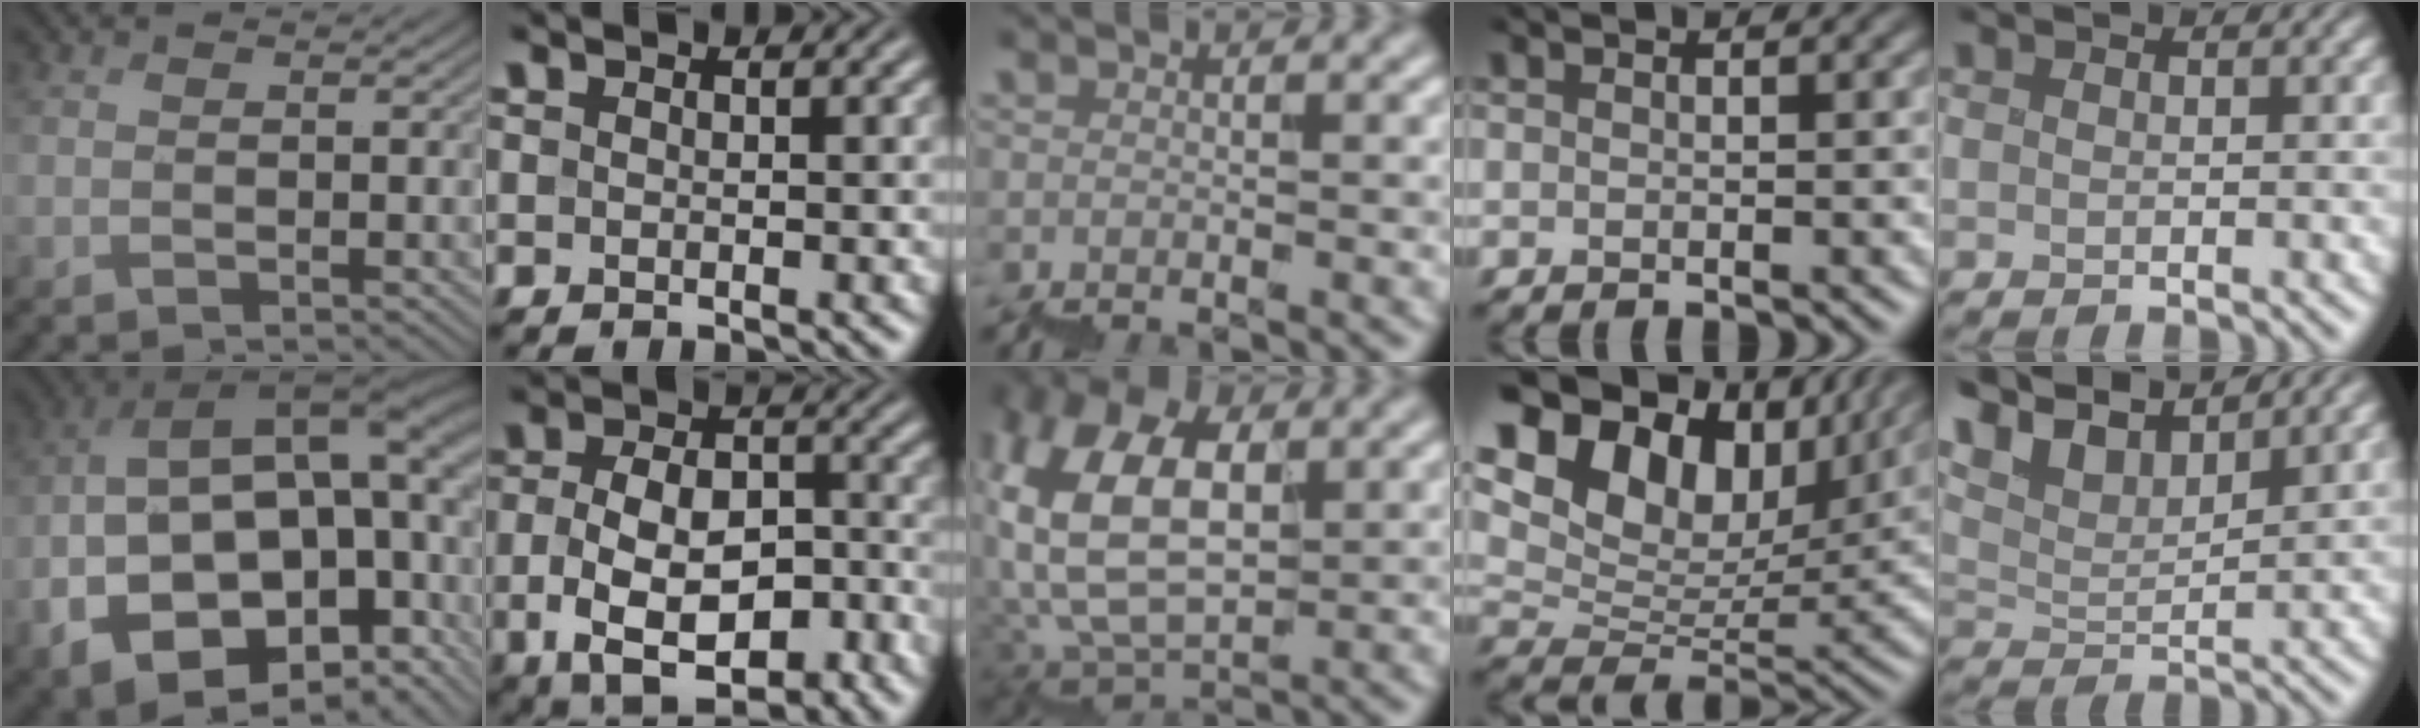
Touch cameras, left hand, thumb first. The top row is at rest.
{"thumb": {"total": 19.6, "force": [-2.5, 11.5, 15.6], "torque": [-0.278, -0.032, -0.002]}, "index": {"total": 8.7, "force": [-3.0, 4.7, 6.6], "torque": [-0.128, -0.010, -0.055]}, "middle": {"total": 9.6, "force": [4.2, 5.1, 7.0], "torque": [-0.165, 0.023, 0.076]}, "ring": {"total": 15.8, "force": [7.8, 9.8, 9.7], "torque": [-0.174, 0.035, 0.140]}, "little": {"total": 7.5, "force": [5.7, 2.7, 4.1], "torque": [-0.104, 0.017, 0.094]}}